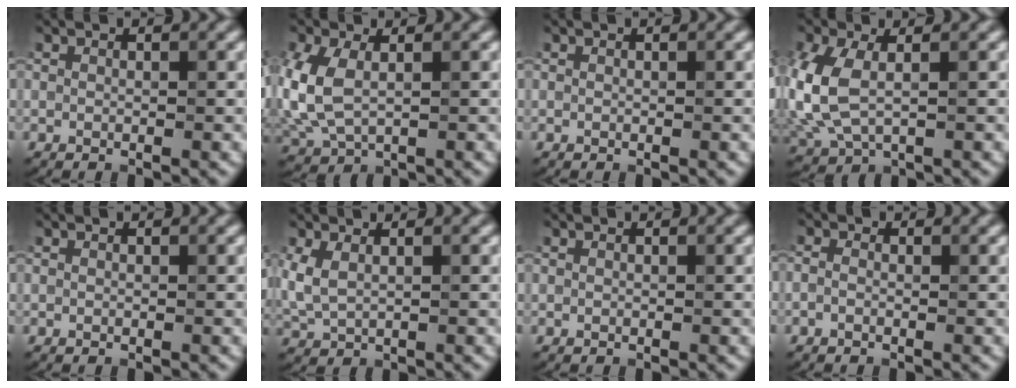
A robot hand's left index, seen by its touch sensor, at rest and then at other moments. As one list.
[{"total": 5.8, "force": [0.2, 3.6, 4.5], "torque": [-0.127, -0.002, 0.005]}, {"total": 0.0}, {"total": 6.6, "force": [0.1, 4.0, 5.3], "torque": [-0.148, -0.003, 0.002]}, {"total": 0.0}, {"total": 2.6, "force": [0.7, 1.4, 2.0], "torque": [-0.056, 0.002, 0.017]}, {"total": 0.0}, {"total": 1.1, "force": [-0.4, 0.7, 0.8], "torque": [-0.021, -0.003, -0.013]}]